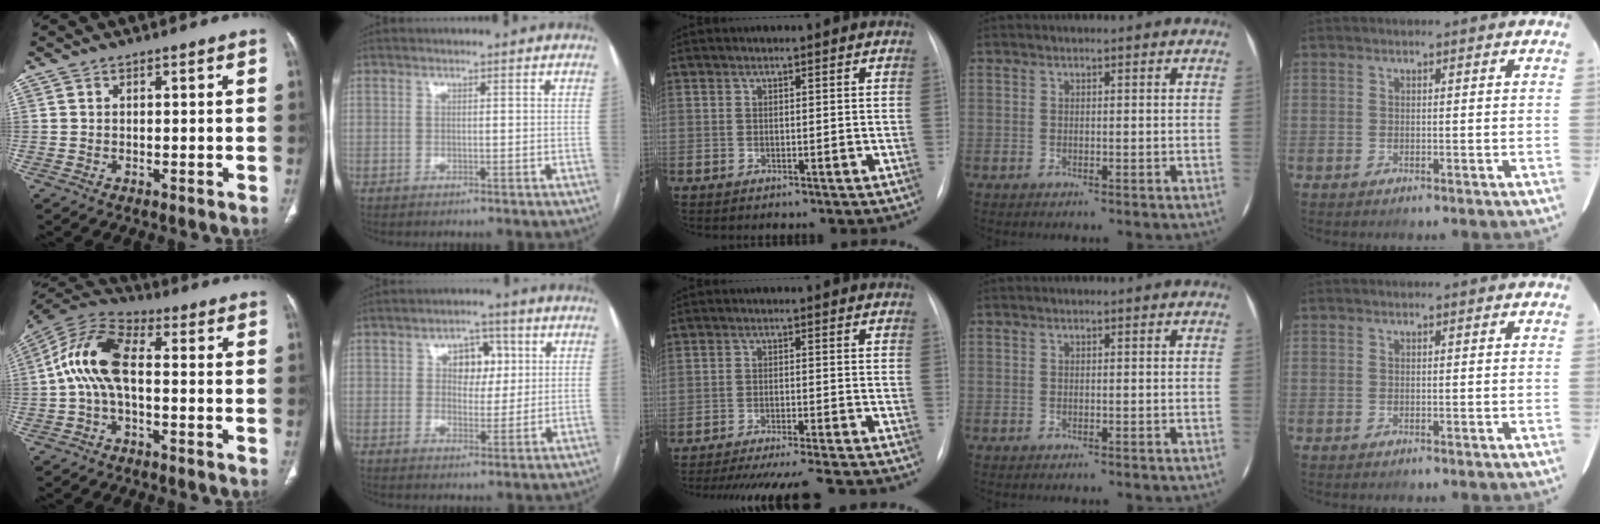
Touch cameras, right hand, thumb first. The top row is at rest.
{"thumb": {"total": 11.6, "force": [-0.3, 5.9, 10.0], "torque": [-0.203, 0.036, -0.018]}, "index": {"total": 6.0, "force": [1.7, 3.9, 4.2], "torque": [-0.055, 0.017, 0.029]}, "middle": {"total": 17.1, "force": [-15.6, 0.3, 7.0], "torque": [-0.106, -0.037, -0.214]}}